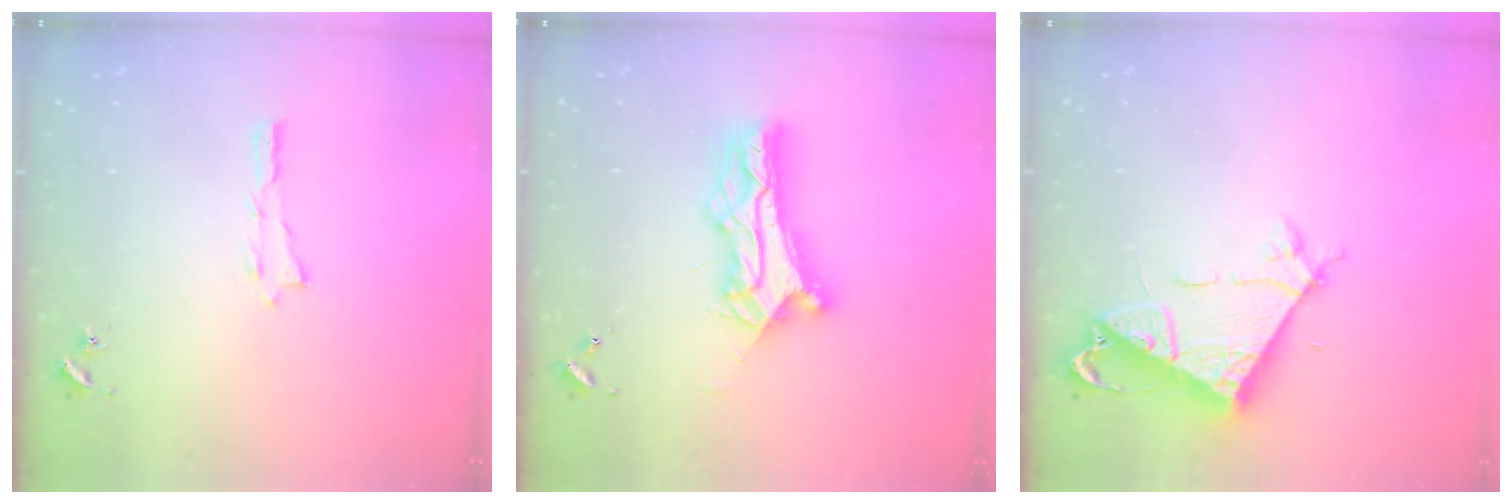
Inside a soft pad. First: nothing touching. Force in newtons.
{"total": 11.0, "press": 11.0, "slide": 0.9}
{"total": 7.3, "press": 7.3, "slide": 0.3}